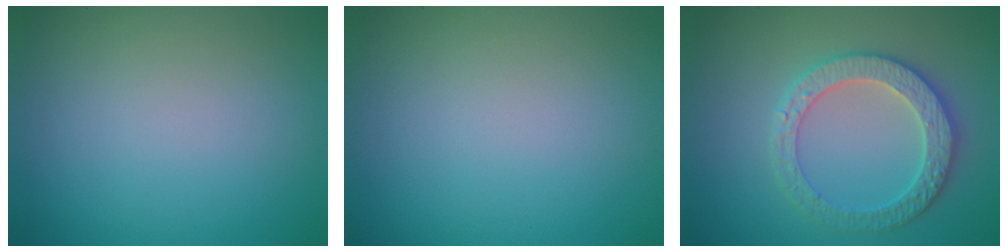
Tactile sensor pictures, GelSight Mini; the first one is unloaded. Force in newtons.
{"total": 0.0}
{"total": 3.9, "press": 3.9, "slide": 0.2}